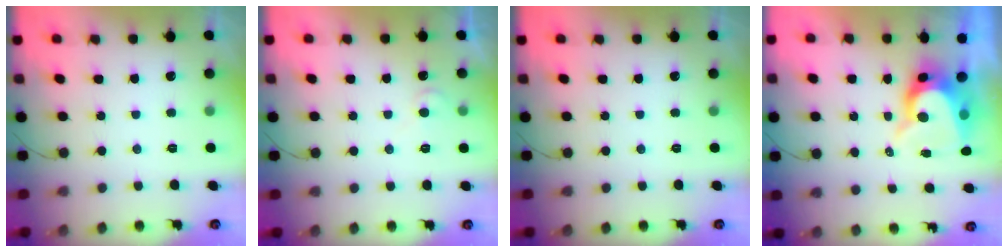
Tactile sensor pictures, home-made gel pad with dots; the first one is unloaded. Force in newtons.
{"total": 4.9, "press": 4.8, "slide": 0.5}
{"total": 0.0}
{"total": 10.1, "press": 10.0, "slide": 1.0}